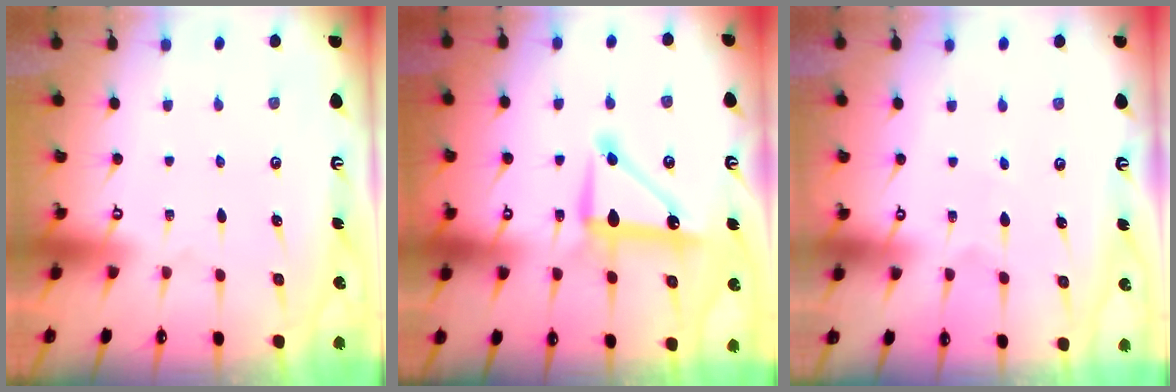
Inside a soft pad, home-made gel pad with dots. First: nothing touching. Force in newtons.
{"total": 11.9, "press": 11.9, "slide": 0.8}
{"total": 2.3, "press": 2.2, "slide": 0.2}